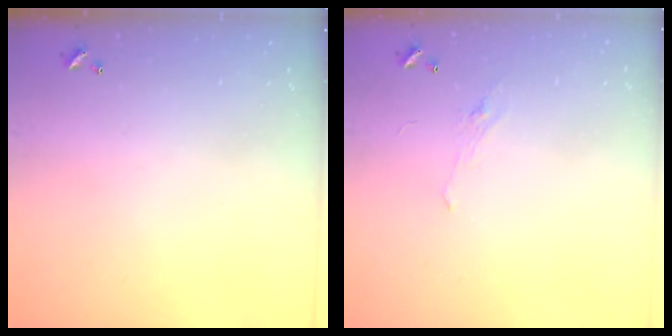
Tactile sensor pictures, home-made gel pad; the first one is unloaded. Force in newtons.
{"total": 2.2, "press": 2.1, "slide": 0.8}